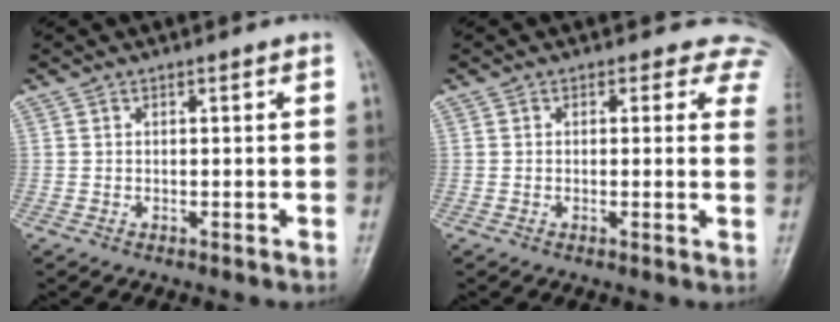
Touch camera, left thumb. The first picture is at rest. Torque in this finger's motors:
{"motor_torque": [0.15, -0.23, 0.27, -0.08, 0.02]}